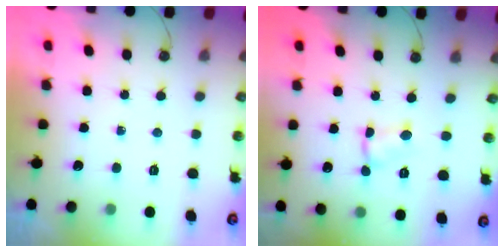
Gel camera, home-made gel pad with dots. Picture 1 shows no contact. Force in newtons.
{"total": 2.5, "press": 2.5, "slide": 0.1}